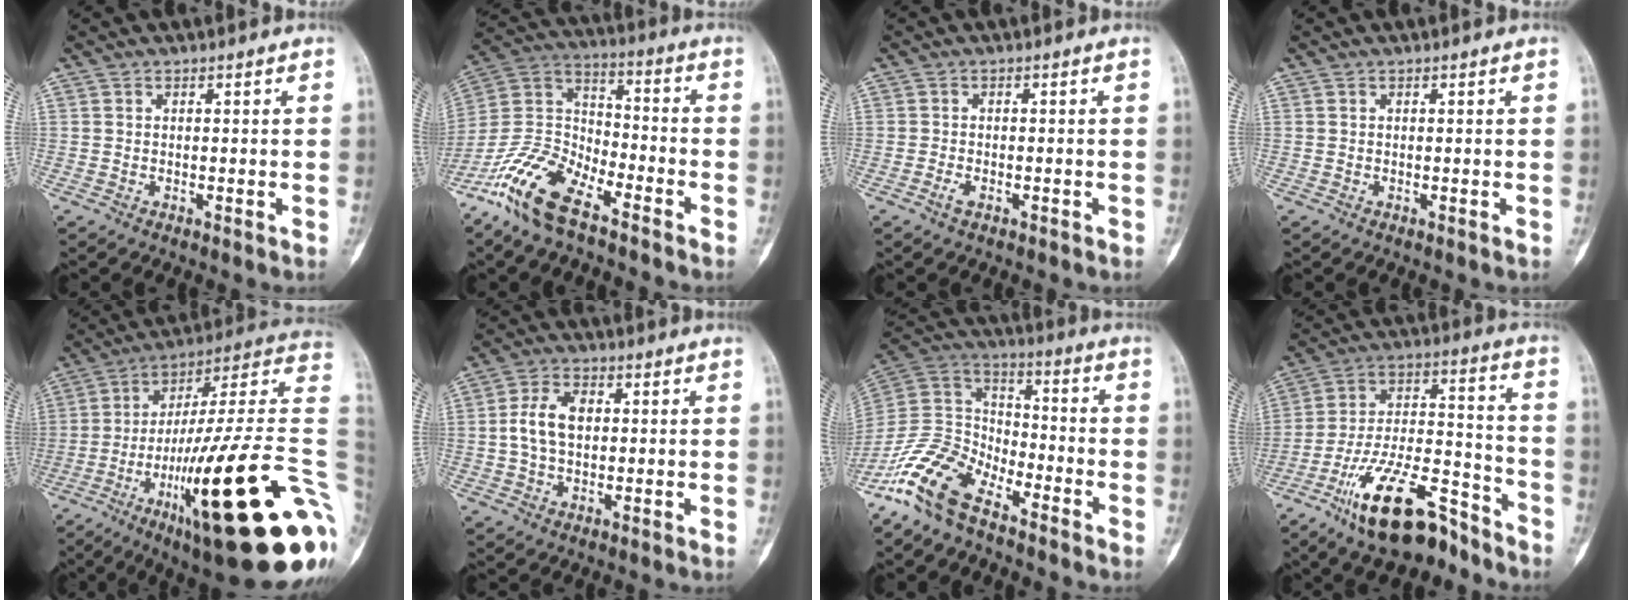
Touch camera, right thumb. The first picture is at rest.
{"total": 15.1, "force": [-10.4, 6.0, 9.1], "torque": [-0.182, 0.062, -0.206]}
{"total": 1.4, "force": [-0.9, 0.7, 0.8], "torque": [-0.022, 0.004, -0.015]}
{"total": 0.0}
{"total": 35.3, "force": [-9.7, 6.9, 33.2], "torque": [-0.421, 0.047, -0.156]}
{"total": 6.9, "force": [0.6, 4.4, 5.3], "torque": [-0.101, 0.016, 0.009]}
{"total": 14.6, "force": [-10.4, 6.8, 7.6], "torque": [-0.143, 0.073, -0.209]}
{"total": 18.6, "force": [-12.7, 6.7, 11.8], "torque": [-0.208, 0.090, -0.219]}